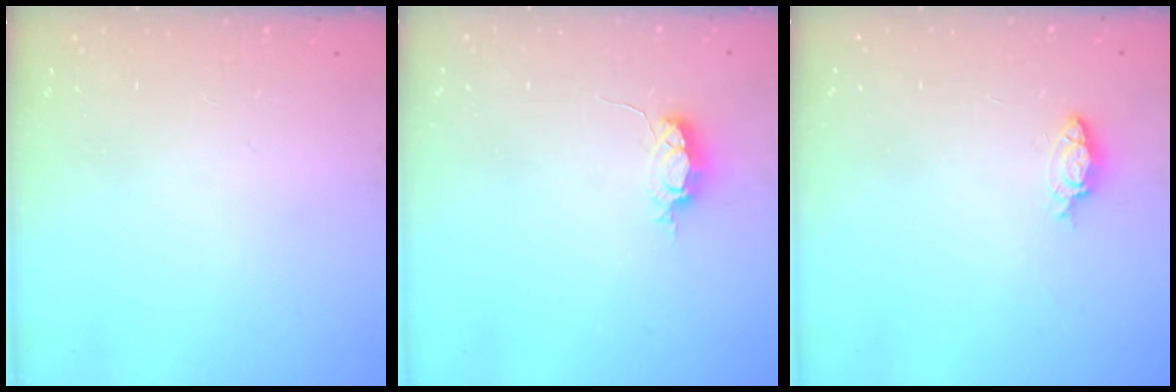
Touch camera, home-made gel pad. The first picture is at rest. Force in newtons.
{"total": 4.7, "press": 4.7, "slide": 0.5}
{"total": 5.0, "press": 4.9, "slide": 0.8}